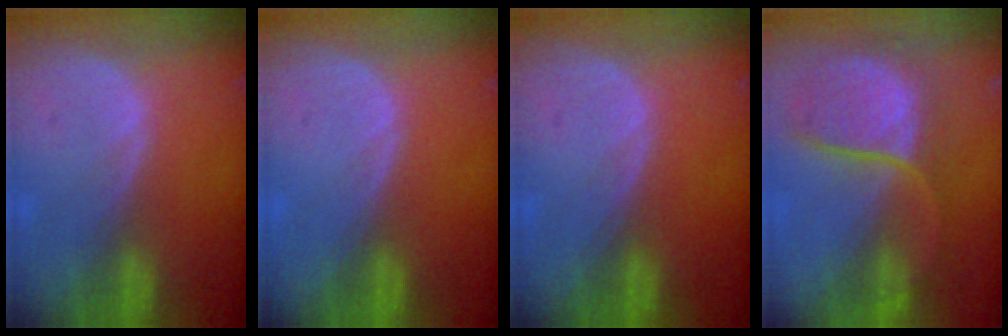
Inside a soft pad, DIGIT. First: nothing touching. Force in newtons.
{"total": 0.0}
{"total": 0.0}
{"total": 8.8, "press": 8.4, "slide": 2.6}